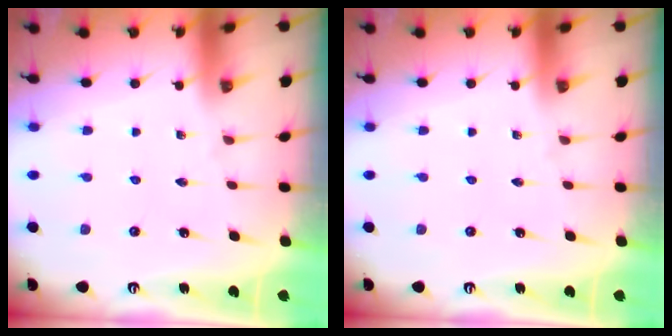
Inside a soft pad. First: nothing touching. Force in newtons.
{"total": 0.0}